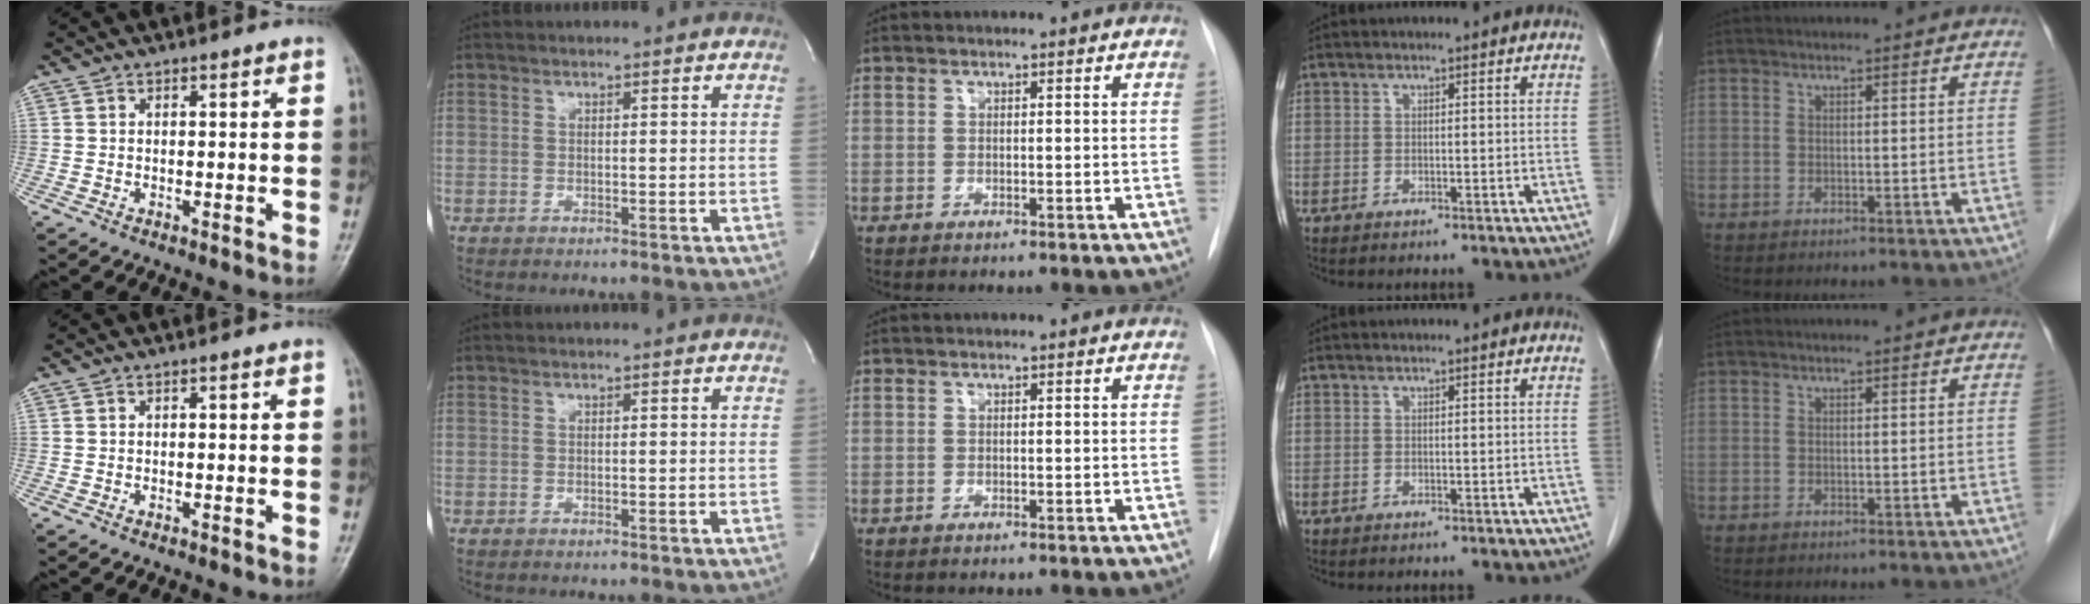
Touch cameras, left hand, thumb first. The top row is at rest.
{}